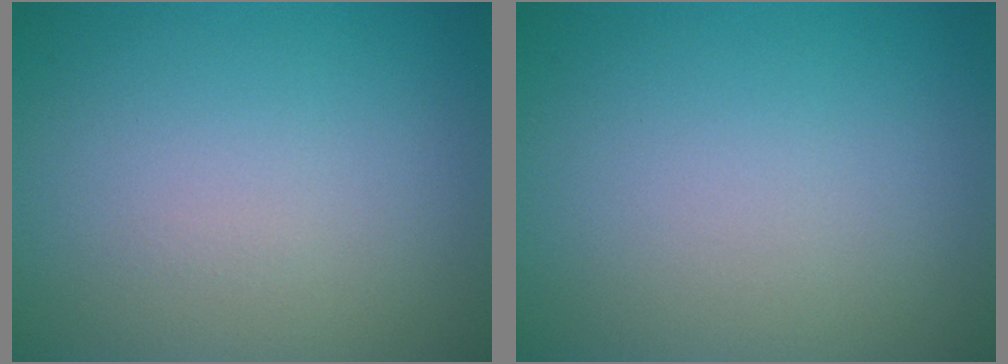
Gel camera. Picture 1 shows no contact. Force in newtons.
{"total": 0.0}